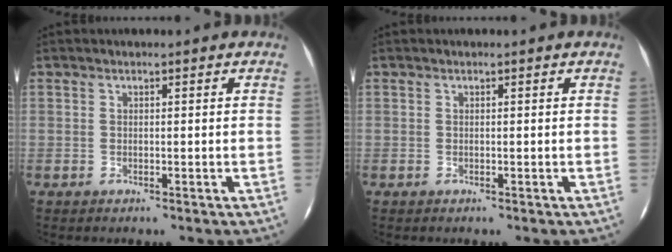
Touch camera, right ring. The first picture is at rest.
{"total": 0.0}